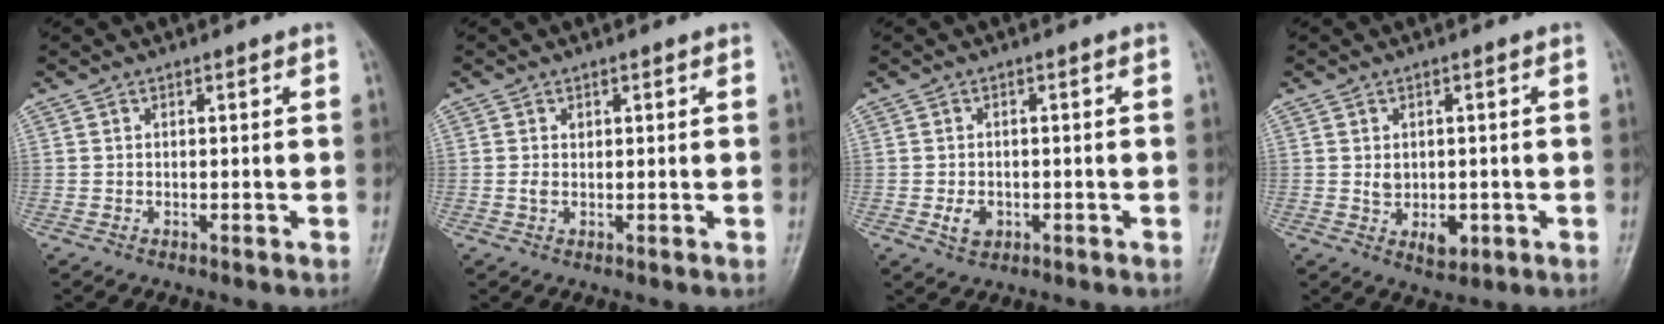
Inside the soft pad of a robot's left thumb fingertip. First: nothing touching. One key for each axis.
{"total": 1.3, "fx": 0.3, "fy": 0.9, "fz": 0.9, "tx": -0.016, "ty": 0.001, "tz": 0.007}
{"total": 3.0, "fx": -0.9, "fy": 2.2, "fz": 1.8, "tx": -0.023, "ty": 0.001, "tz": -0.011}
{"total": 4.7, "fx": -0.5, "fy": 3.4, "fz": 3.2, "tx": -0.033, "ty": -0.006, "tz": 0.003}